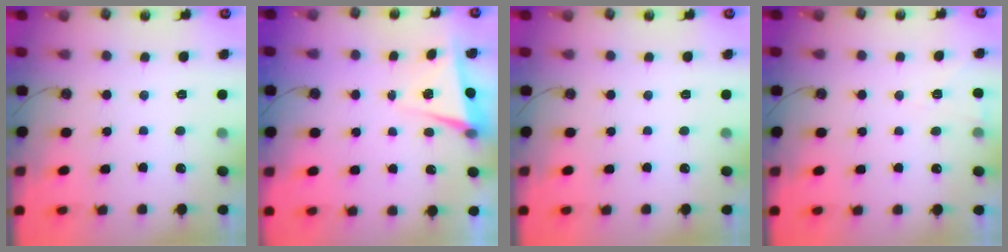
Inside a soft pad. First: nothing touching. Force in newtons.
{"total": 4.6, "press": 4.3, "slide": 1.7}
{"total": 0.0}
{"total": 2.5, "press": 2.4, "slide": 0.7}